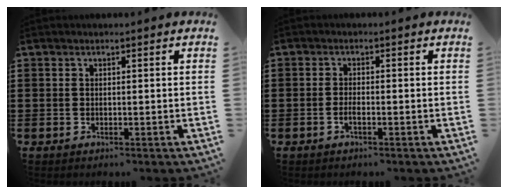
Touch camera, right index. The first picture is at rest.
{"total": 1.4, "force": [-0.6, 0.1, 1.2], "torque": [-0.024, -0.006, -0.008]}